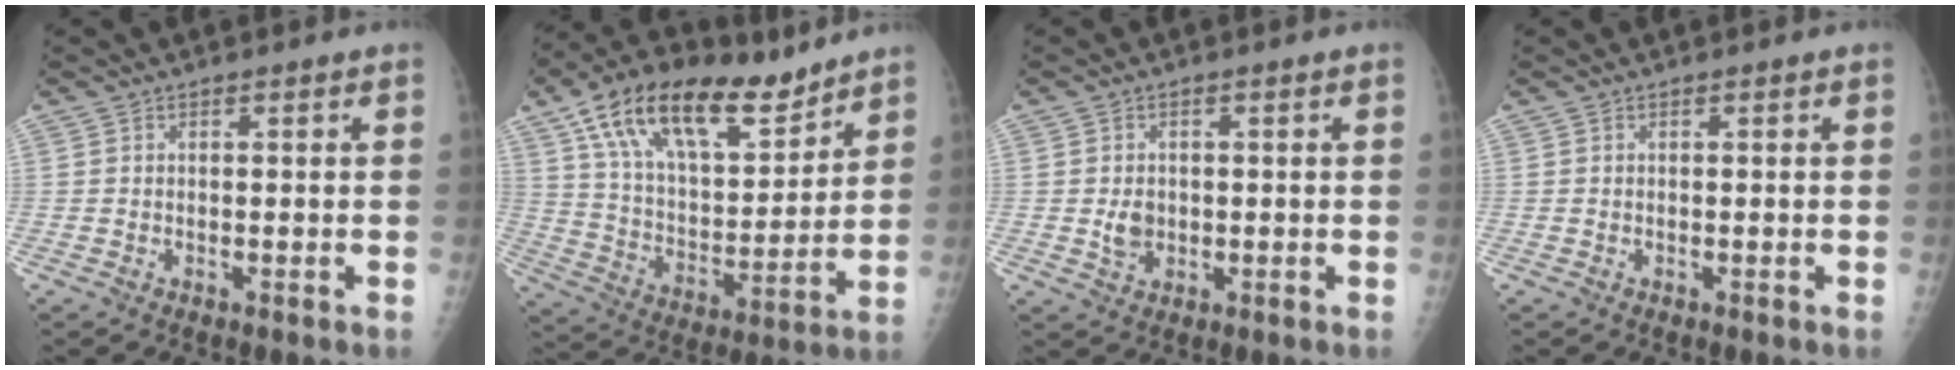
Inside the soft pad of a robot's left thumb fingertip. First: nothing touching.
{"total": 22.6, "force": [14.5, 10.2, 14.0], "torque": [-0.213, -0.040, 0.259]}
{"total": 3.3, "force": [-0.1, 2.6, 2.0], "torque": [-0.024, 0.000, 0.003]}
{"total": 0.0}